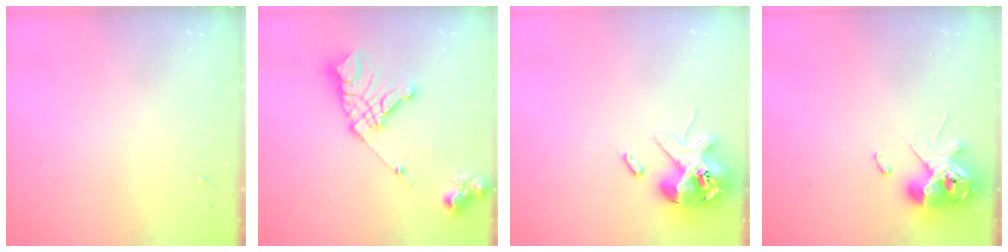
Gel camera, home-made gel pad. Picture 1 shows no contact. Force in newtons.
{"total": 16.4, "press": 16.3, "slide": 1.9}
{"total": 14.7, "press": 14.5, "slide": 2.1}
{"total": 12.2, "press": 12.0, "slide": 2.0}